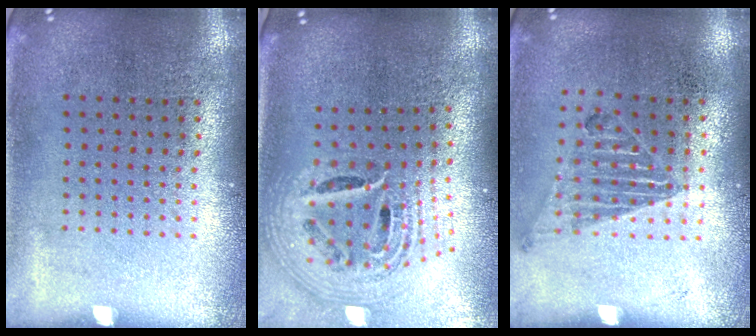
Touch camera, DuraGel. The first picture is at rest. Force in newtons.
{"total": 2.6, "press": 1.9, "slide": 1.9}
{"total": 1.0, "press": 1.0, "slide": 0.3}